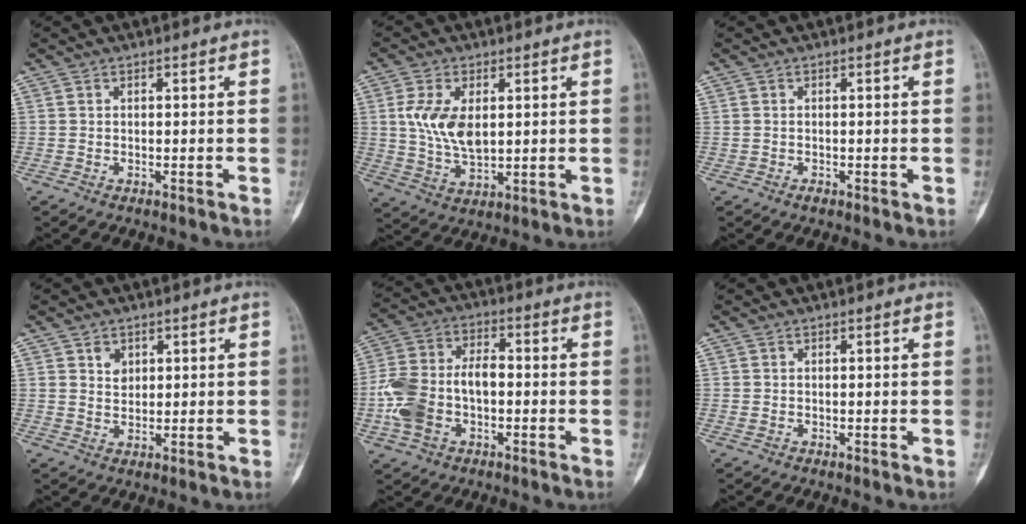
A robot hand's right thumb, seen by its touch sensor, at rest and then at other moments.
{"total": 9.4, "force": [1.8, 5.4, 7.5], "torque": [-0.141, -0.009, 0.043]}
{"total": 0.6, "force": [-0.4, 0.4, 0.0], "torque": [0.000, 0.002, -0.007]}
{"total": 2.9, "force": [1.5, 2.3, 1.1], "torque": [-0.001, -0.009, 0.028]}
{"total": 13.0, "force": [-2.4, 8.3, 9.7], "torque": [-0.200, 0.035, -0.050]}
{"total": 0.5, "force": [-0.2, 0.5, 0.1], "torque": [-0.003, 0.001, -0.001]}